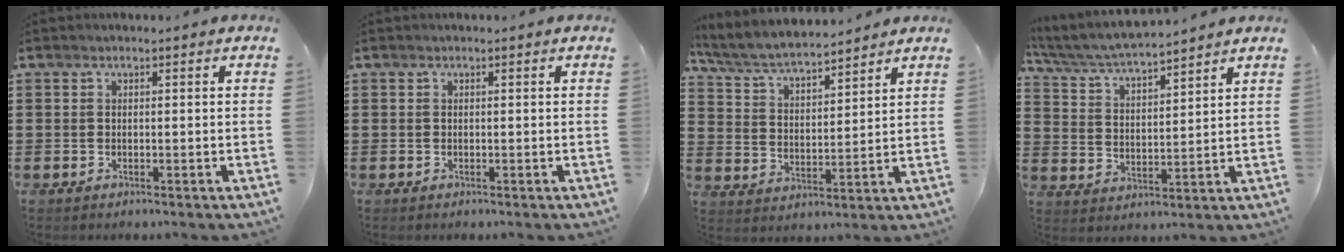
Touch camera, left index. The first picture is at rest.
{"total": 0.0}
{"total": 5.9, "force": [5.5, 0.6, 2.2], "torque": [-0.066, -0.031, 0.092]}
{"total": 5.4, "force": [5.1, 0.0, 1.7], "torque": [-0.056, -0.032, 0.087]}